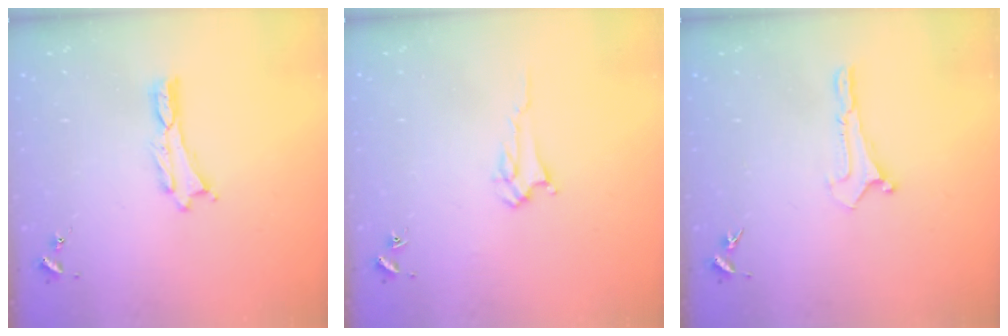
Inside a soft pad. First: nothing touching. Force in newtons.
{"total": 2.8, "press": 2.8, "slide": 0.4}
{"total": 0.0}